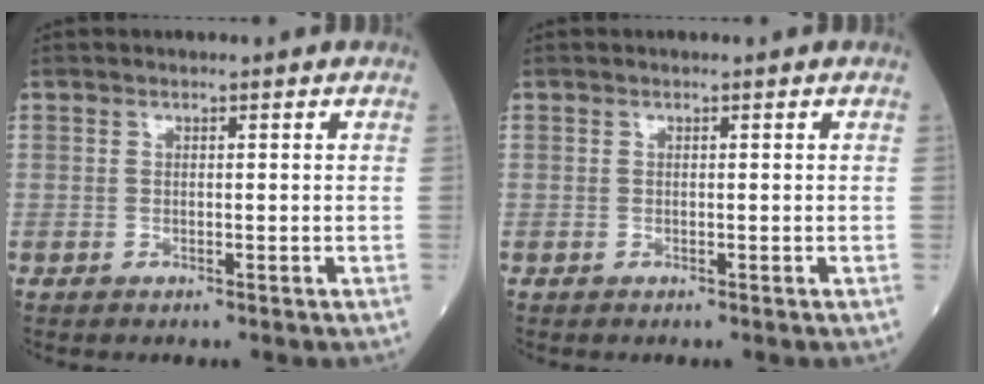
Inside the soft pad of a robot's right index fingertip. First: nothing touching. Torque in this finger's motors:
{"motor_torque": [0.00, 0.01, 0.00, 0.00]}